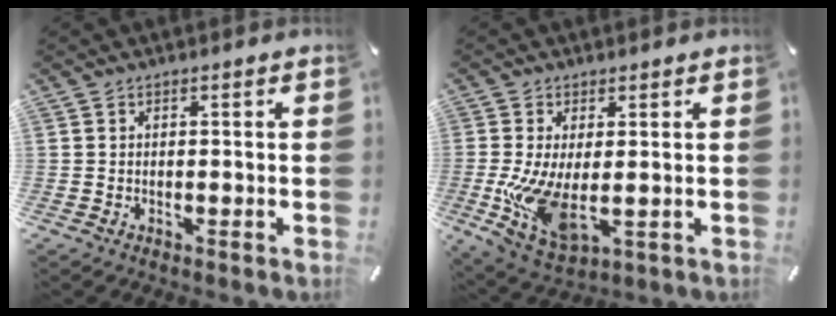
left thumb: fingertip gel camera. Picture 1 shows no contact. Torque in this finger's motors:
{"motor_torque": [0.43, 1.06, 0.96, 0.37, 0.58]}